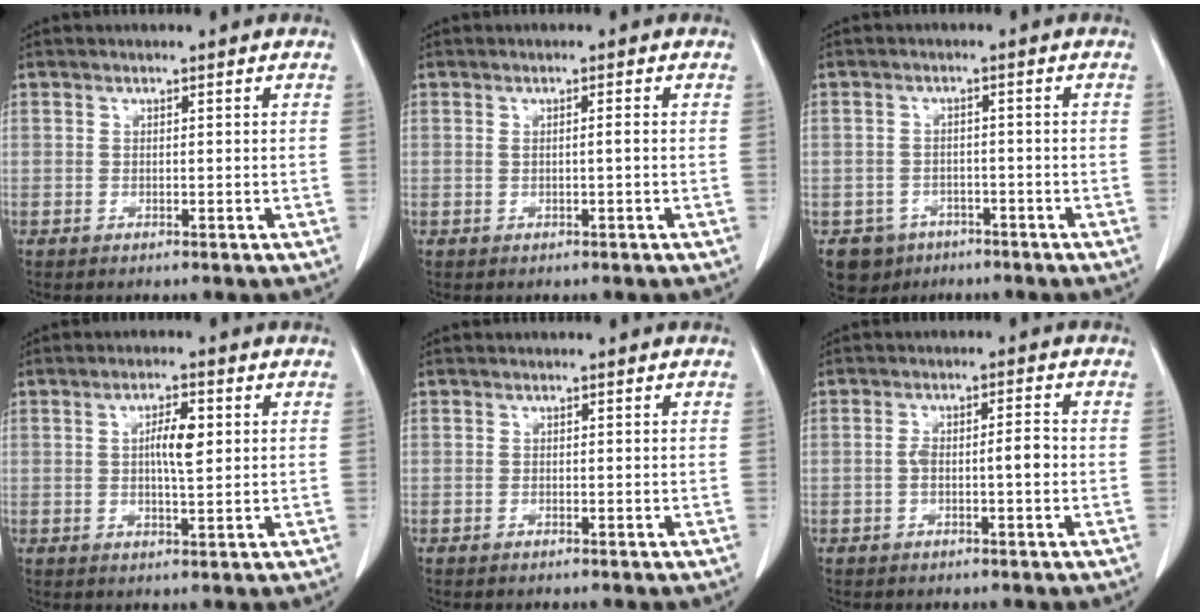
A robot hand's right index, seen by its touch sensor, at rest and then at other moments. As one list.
[{"total": 1.0, "force": [0.0, -0.2, 1.0], "torque": [-0.019, 0.000, 0.001]}, {"total": 4.8, "force": [-3.1, 3.7, 0.3], "torque": [-0.003, 0.008, -0.043]}, {"total": 4.5, "force": [0.8, 0.9, 4.3], "torque": [-0.076, 0.004, 0.012]}, {"total": 0.0}, {"total": 4.1, "force": [-0.8, 0.7, 3.9], "torque": [-0.071, 0.015, -0.009]}]